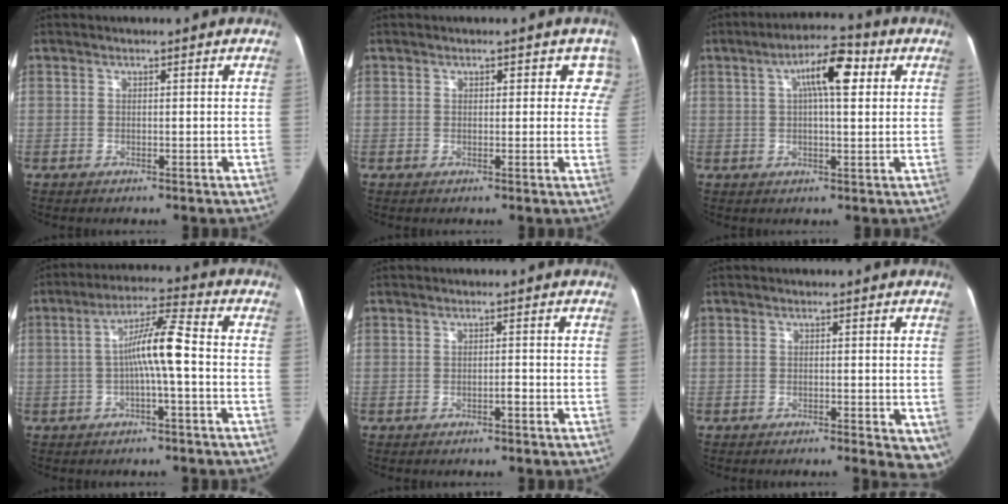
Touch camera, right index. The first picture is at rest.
{"total": 3.8, "force": [2.4, 2.5, 1.6], "torque": [0.019, 0.003, 0.012]}
{"total": 8.5, "force": [2.6, 2.1, 7.8], "torque": [-0.131, 0.026, 0.039]}
{"total": 7.8, "force": [-0.9, 0.2, 7.8], "torque": [-0.142, 0.020, -0.020]}
{"total": 0.8, "force": [-0.5, 0.0, 0.6], "torque": [-0.010, 0.001, -0.009]}
{"total": 6.0, "force": [-3.3, 1.9, 4.5], "torque": [-0.038, -0.008, -0.048]}